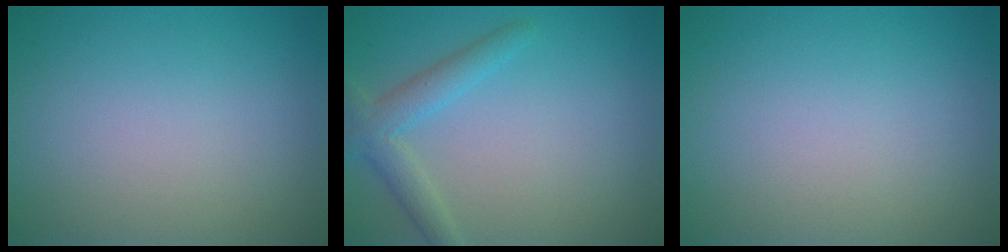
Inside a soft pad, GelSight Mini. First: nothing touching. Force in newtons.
{"total": 2.8, "press": 2.8, "slide": 0.1}
{"total": 0.0}